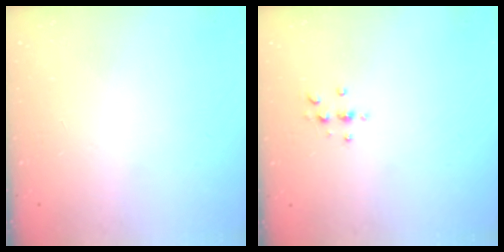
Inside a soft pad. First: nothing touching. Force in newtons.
{"total": 3.0, "press": 3.0, "slide": 0.4}